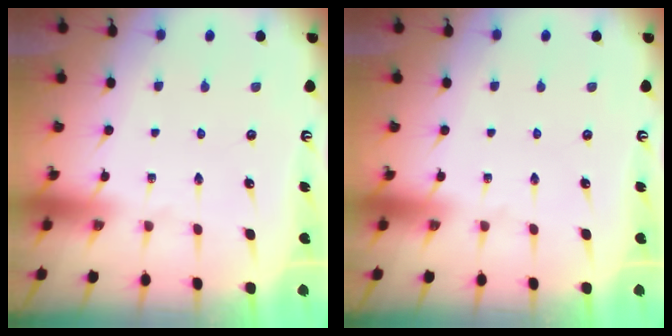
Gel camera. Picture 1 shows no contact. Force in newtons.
{"total": 0.0}